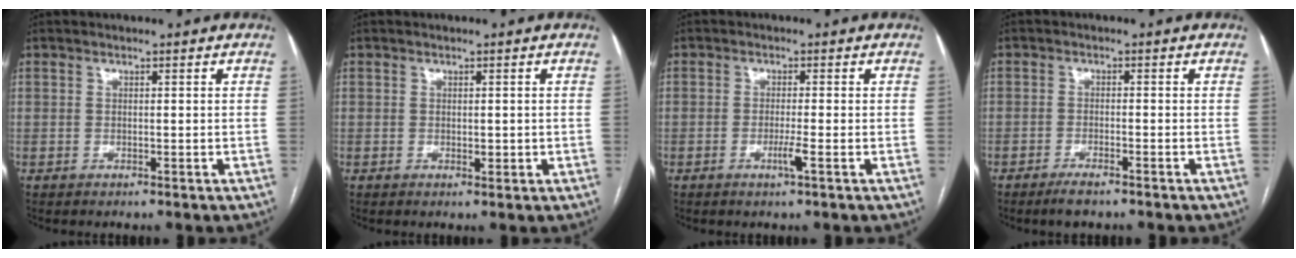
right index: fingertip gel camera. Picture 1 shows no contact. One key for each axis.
{"total": 1.3, "fx": -0.1, "fy": 0.8, "fz": 1.1, "tx": -0.013, "ty": -0.001, "tz": 0.001}
{"total": 2.2, "fx": -0.9, "fy": -0.2, "fz": 2.0, "tx": -0.039, "ty": -0.004, "tz": -0.017}
{"total": 3.1, "fx": -2.4, "fy": 0.5, "fz": 1.9, "tx": -0.037, "ty": -0.004, "tz": -0.042}